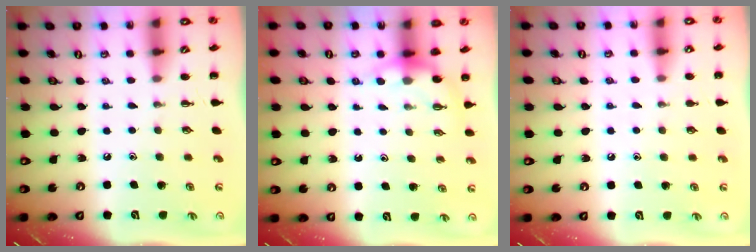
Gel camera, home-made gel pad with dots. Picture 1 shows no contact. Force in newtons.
{"total": 3.8, "press": 3.8, "slide": 0.3}
{"total": 5.6, "press": 5.3, "slide": 1.9}